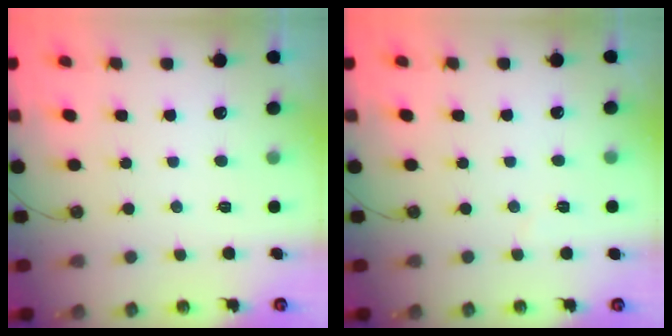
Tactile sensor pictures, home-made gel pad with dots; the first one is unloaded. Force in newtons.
{"total": 2.3, "press": 1.7, "slide": 1.6}